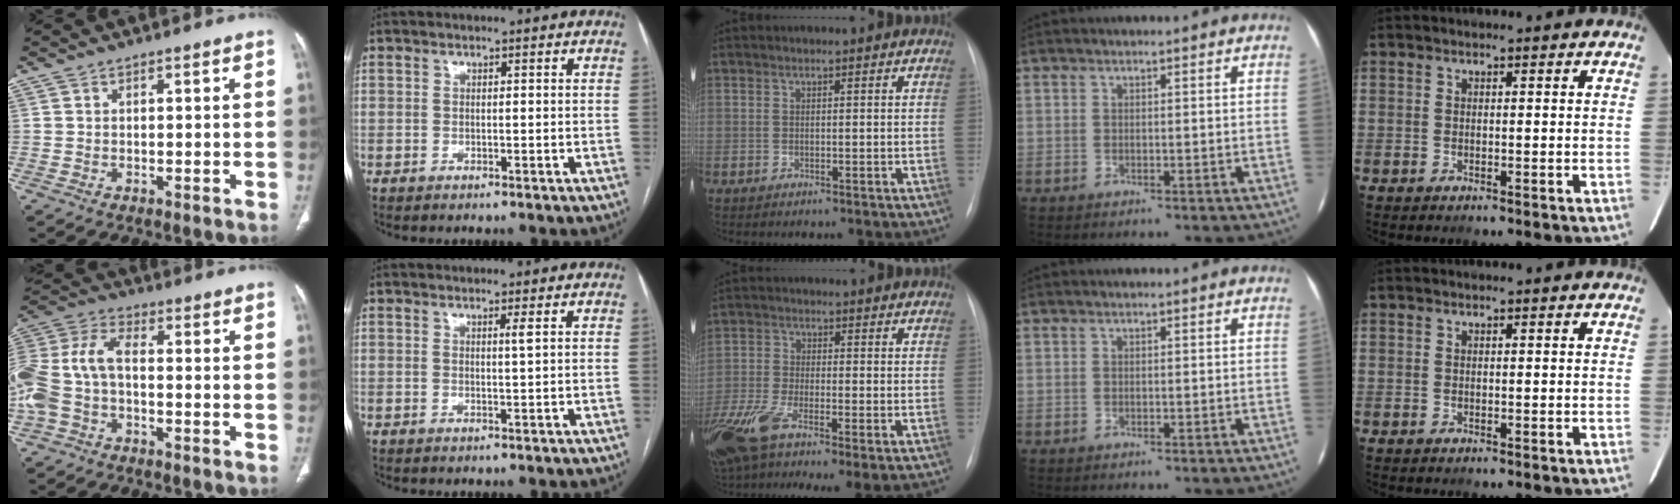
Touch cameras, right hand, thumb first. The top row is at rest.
{"thumb": {"total": 14.0, "force": [-2.3, 8.4, 11.0], "torque": [-0.257, 0.034, -0.045]}, "index": {"total": 0.9, "force": [0.4, -0.3, 0.8], "torque": [-0.019, -0.001, 0.010]}, "middle": {"total": 11.8, "force": [-5.9, 3.1, 9.8], "torque": [-0.208, -0.021, -0.107]}}